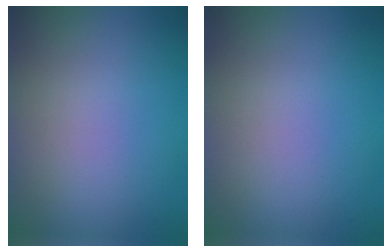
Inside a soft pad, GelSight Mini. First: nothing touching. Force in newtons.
{"total": 0.0}